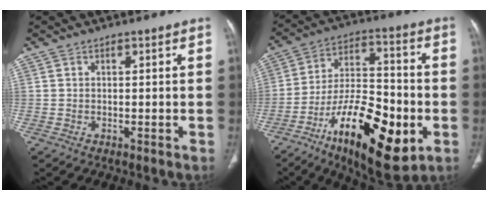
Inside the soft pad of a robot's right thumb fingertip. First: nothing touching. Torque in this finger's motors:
{"motor_torque": [0.30, 0.21, 1.70, -1.06, 0.19]}